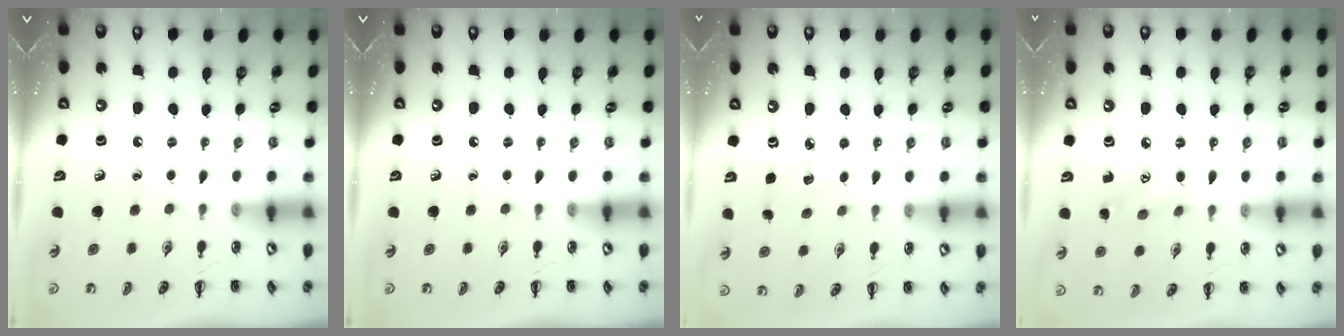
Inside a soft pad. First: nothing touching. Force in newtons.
{"total": 0.0}
{"total": 4.2, "press": 4.0, "slide": 1.1}
{"total": 6.2, "press": 6.1, "slide": 1.2}